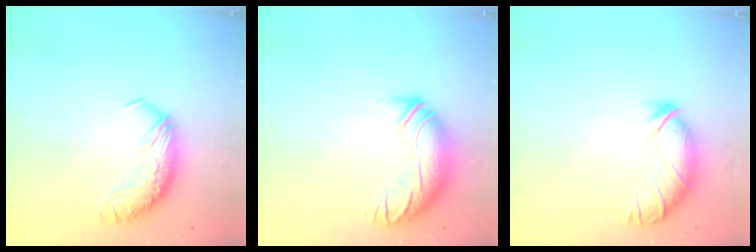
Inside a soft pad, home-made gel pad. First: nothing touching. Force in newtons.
{"total": 3.2, "press": 1.3, "slide": 2.9}
{"total": 4.0, "press": 3.9, "slide": 0.9}